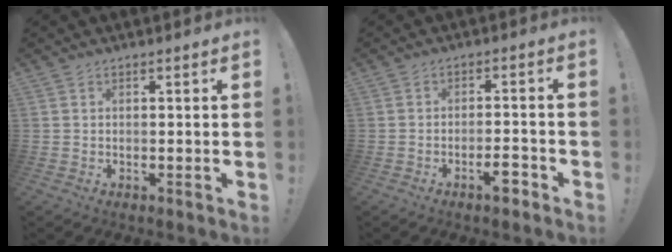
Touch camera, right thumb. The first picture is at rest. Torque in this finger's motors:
{"motor_torque": [0.89, 0.83, 1.28, -1.49, 0.39]}